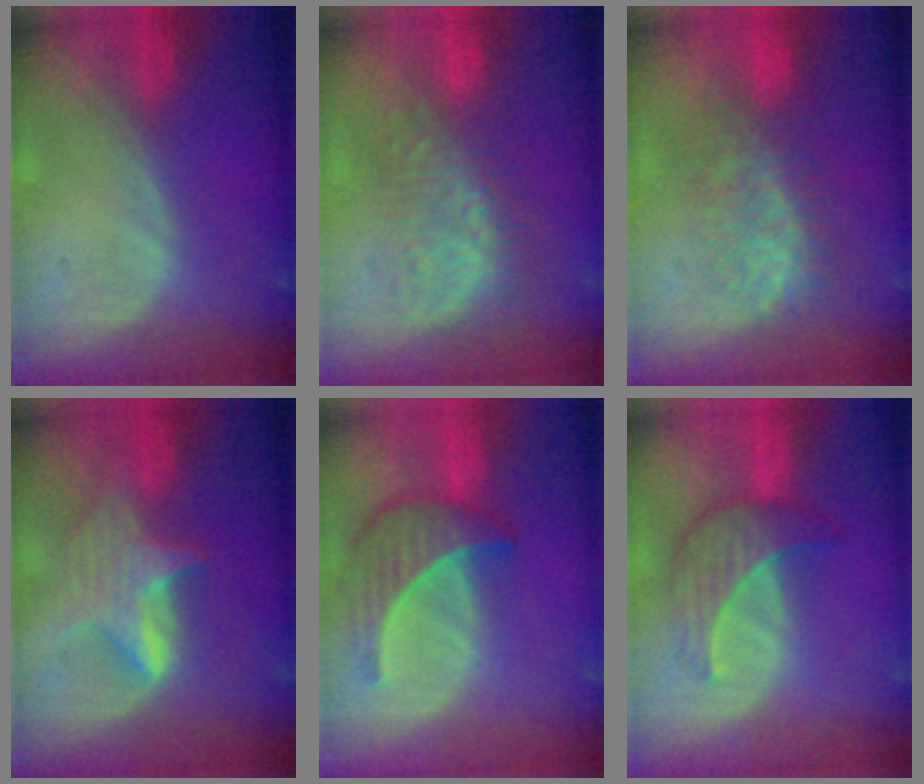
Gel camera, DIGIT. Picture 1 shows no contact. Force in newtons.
{"total": 9.3, "press": 8.4, "slide": 3.9}
{"total": 7.9, "press": 7.5, "slide": 2.3}
{"total": 6.0, "press": 5.9, "slide": 1.1}
{"total": 6.8, "press": 6.8, "slide": 0.7}
{"total": 5.8, "press": 5.8, "slide": 0.6}